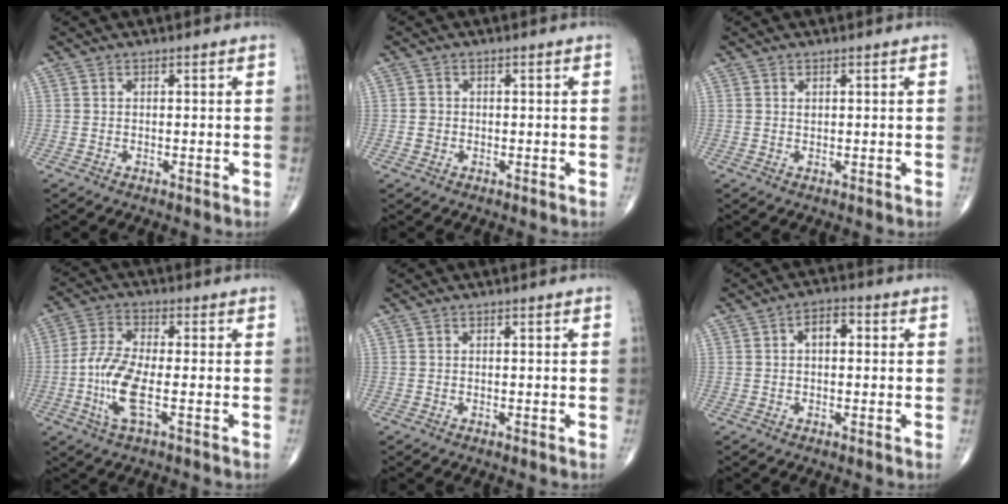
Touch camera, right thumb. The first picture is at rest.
{"total": 1.5, "force": [-0.3, 1.4, 0.5], "torque": [-0.002, 0.004, -0.003]}
{"total": 0.6, "force": [0.2, 0.4, 0.3], "torque": [-0.005, 0.000, 0.005]}
{"total": 9.5, "force": [-2.3, 2.8, 8.8], "torque": [-0.201, 0.004, -0.051]}
{"total": 0.0}
{"total": 4.2, "force": [0.5, 2.5, 3.3], "torque": [-0.044, 0.015, 0.001]}